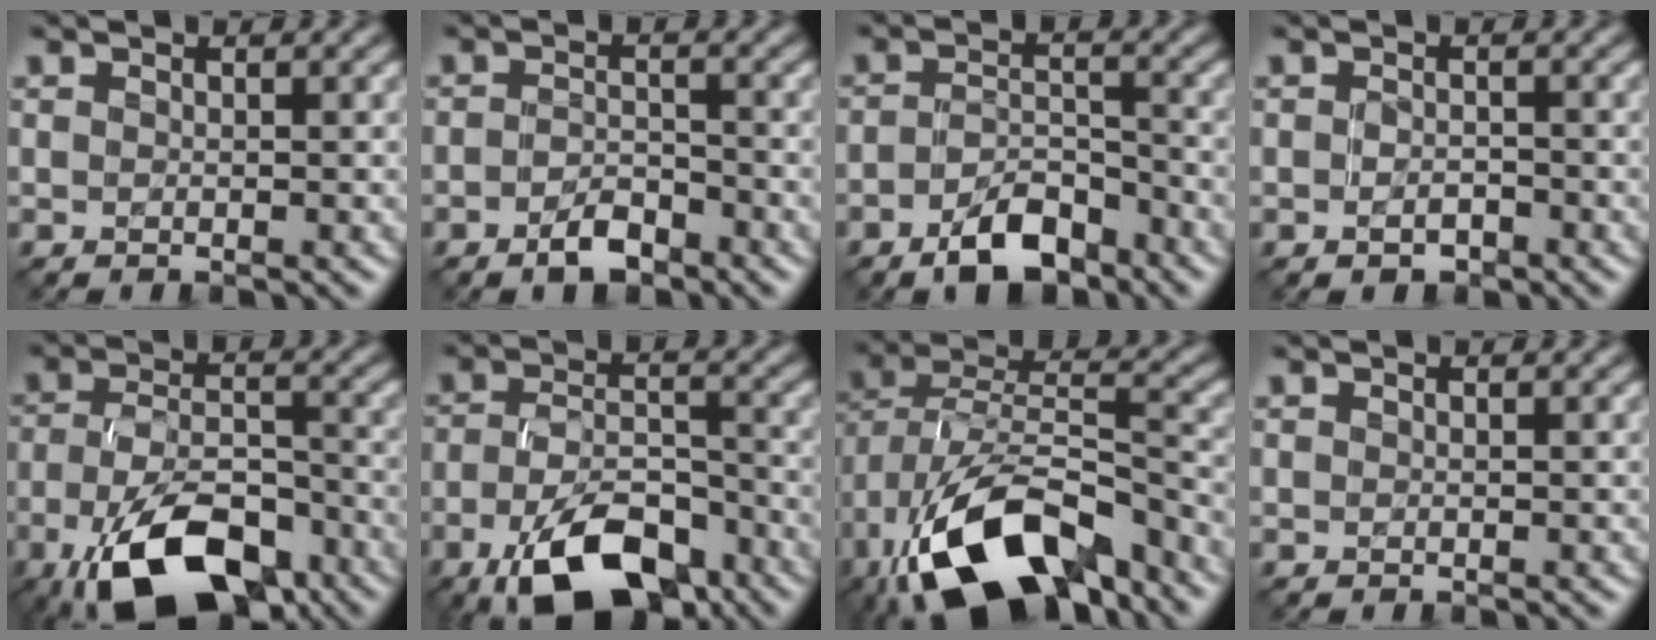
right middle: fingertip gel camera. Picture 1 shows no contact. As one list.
[{"total": 2.9, "force": [-1.9, 1.2, 1.7], "torque": [-0.030, 0.005, -0.037]}, {"total": 5.2, "force": [-3.5, 2.2, 3.2], "torque": [-0.054, 0.002, -0.062]}, {"total": 1.4, "force": [-0.7, 0.8, 0.9], "torque": [-0.017, 0.002, -0.013]}, {"total": 11.2, "force": [-6.9, 4.7, 7.4], "torque": [-0.145, -0.006, -0.121]}, {"total": 9.9, "force": [-6.0, 4.1, 6.8], "torque": [-0.126, -0.006, -0.103]}, {"total": 14.3, "force": [-8.5, 6.4, 9.5], "torque": [-0.174, -0.001, -0.149]}, {"total": 0.0}]